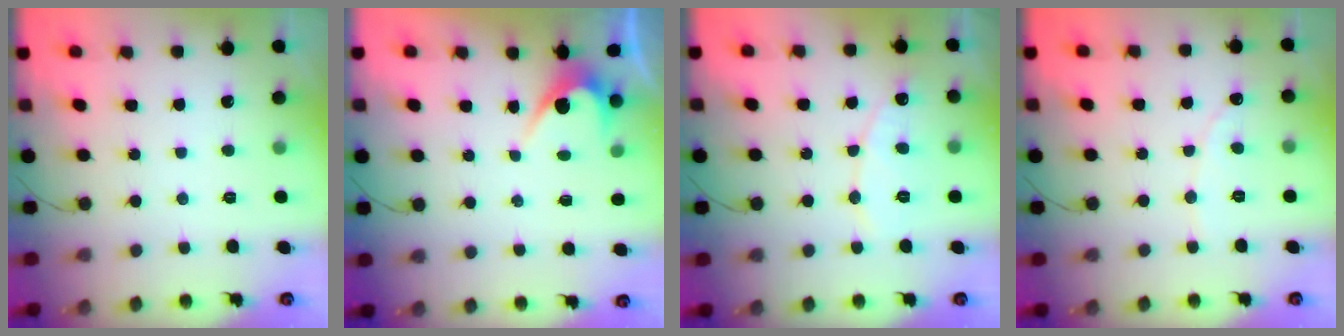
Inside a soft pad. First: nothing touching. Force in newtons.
{"total": 2.8, "press": 2.8, "slide": 0.2}
{"total": 7.1, "press": 7.1, "slide": 0.6}
{"total": 1.9, "press": 1.9, "slide": 0.1}